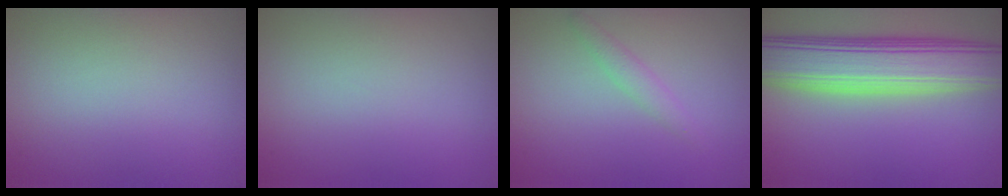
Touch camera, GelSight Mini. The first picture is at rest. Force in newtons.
{"total": 0.0}
{"total": 1.4, "press": 1.4, "slide": 0.0}
{"total": 10.0, "press": 10.0, "slide": 0.6}